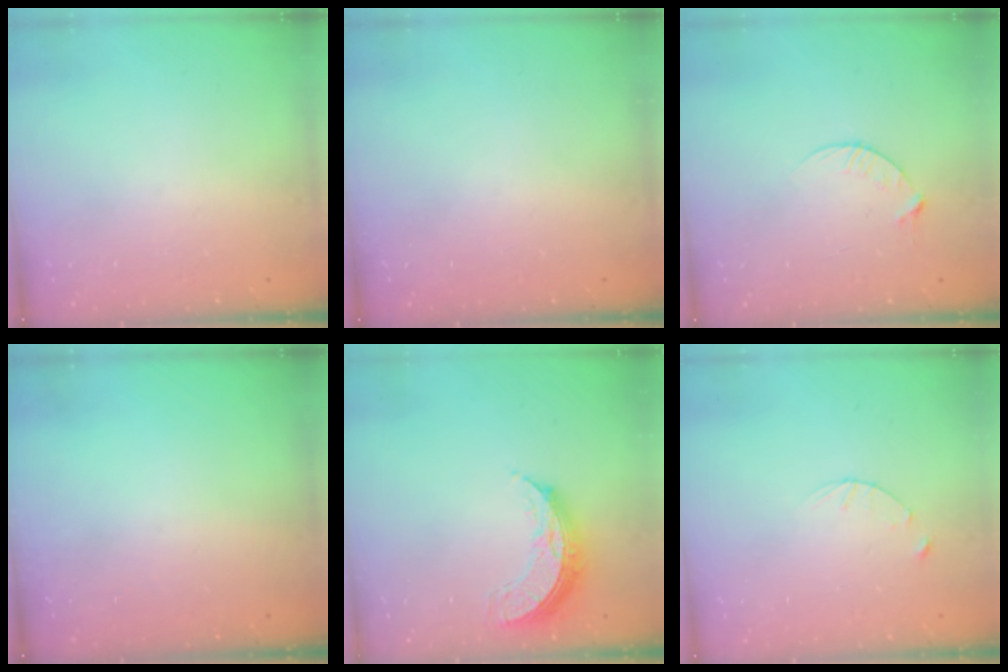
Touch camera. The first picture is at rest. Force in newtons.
{"total": 0.0}
{"total": 4.5, "press": 4.5, "slide": 0.5}
{"total": 0.0}
{"total": 7.9, "press": 7.8, "slide": 0.8}
{"total": 2.8, "press": 2.8, "slide": 0.4}